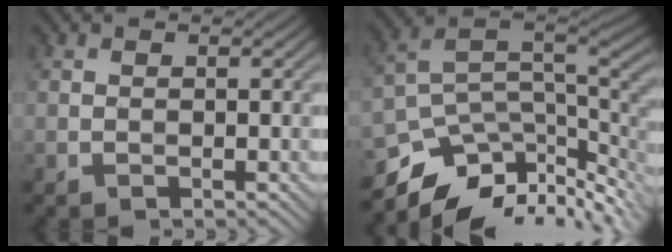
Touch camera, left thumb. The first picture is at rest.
{"total": 11.6, "force": [-6.4, 6.4, 7.4], "torque": [-0.156, -0.021, -0.101]}